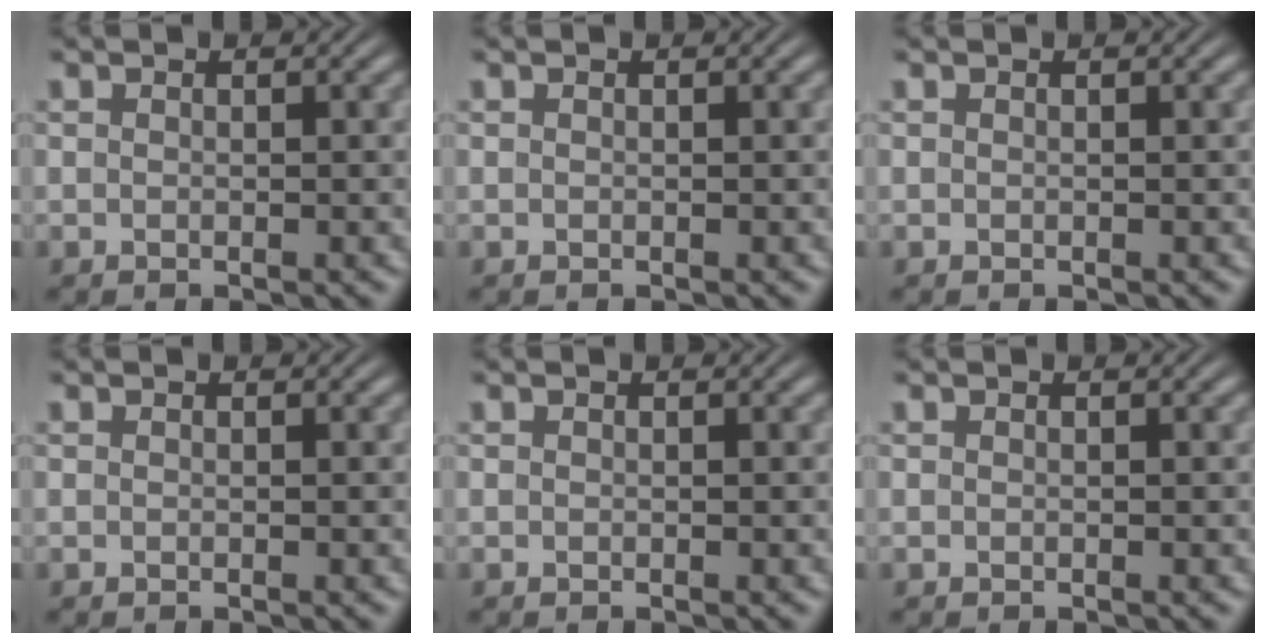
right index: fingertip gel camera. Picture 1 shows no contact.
{"total": 0.0}
{"total": 0.0}
{"total": 0.0}
{"total": 0.0}
{"total": 0.0}